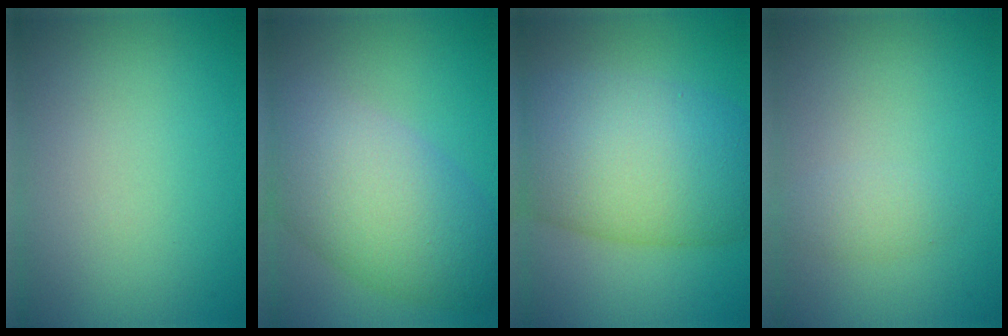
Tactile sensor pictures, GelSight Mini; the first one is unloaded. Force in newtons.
{"total": 8.9, "press": 8.9, "slide": 0.6}
{"total": 11.7, "press": 11.7, "slide": 0.3}
{"total": 1.3, "press": 1.3, "slide": 0.1}